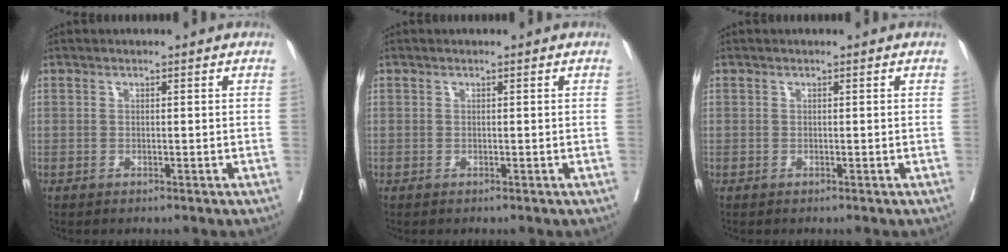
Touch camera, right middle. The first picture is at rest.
{"total": 0.0}
{"total": 0.0}